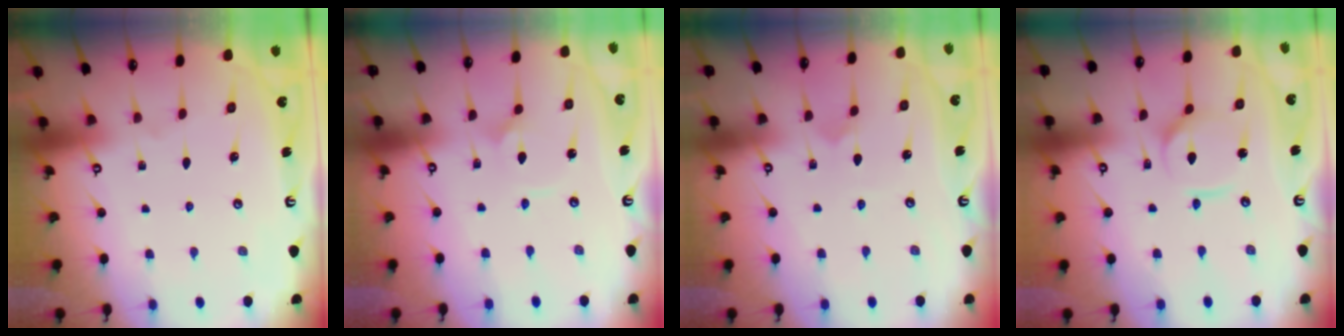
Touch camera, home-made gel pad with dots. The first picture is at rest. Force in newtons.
{"total": 2.0, "press": 2.0, "slide": 0.1}
{"total": 3.1, "press": 3.1, "slide": 0.2}
{"total": 5.9, "press": 5.9, "slide": 0.6}